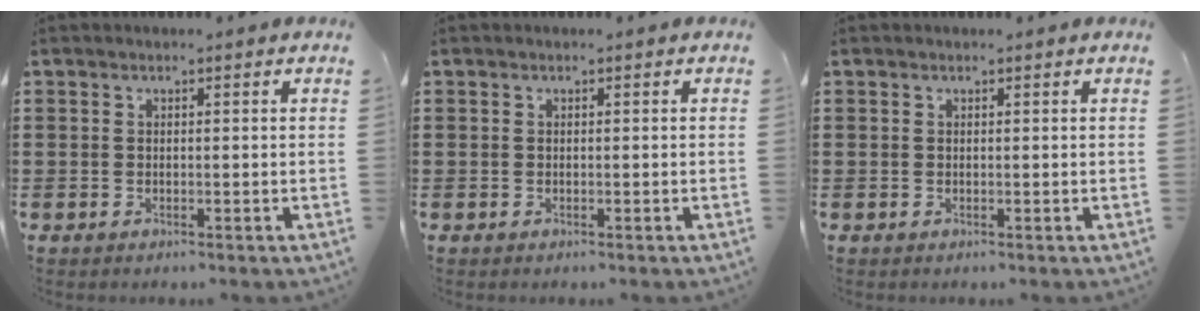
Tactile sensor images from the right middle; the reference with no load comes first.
{"total": 0.0}
{"total": 0.0}